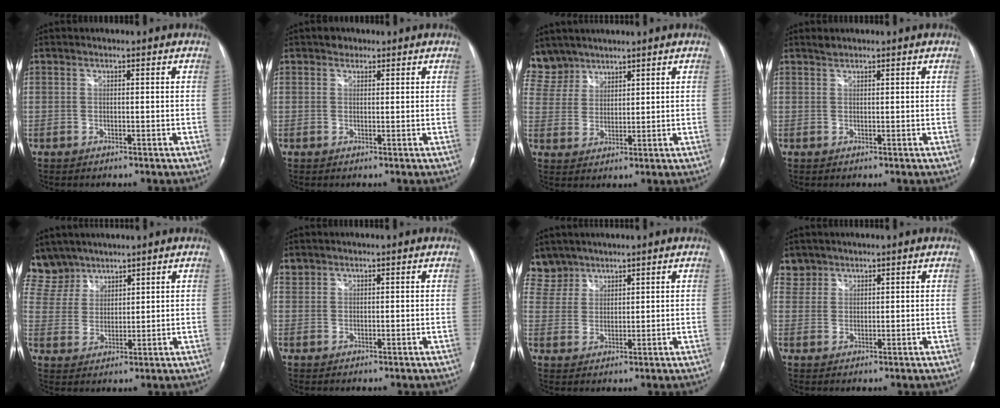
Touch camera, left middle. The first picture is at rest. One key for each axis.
{"total": 1.3, "fx": 0.9, "fy": 0.9, "fz": 0.2, "tx": -0.002, "ty": 0.002, "tz": 0.011}
{"total": 7.5, "fx": 6.4, "fy": 4.0, "fz": -0.1, "tx": 0.000, "ty": 0.010, "tz": 0.135}
{"total": 0.7, "fx": 0.7, "fy": 0.1, "fz": 0.0, "tx": -0.009, "ty": 0.002, "tz": 0.017}
{"total": 9.2, "fx": 7.9, "fy": 4.8, "fz": 0.5, "tx": -0.022, "ty": 0.014, "tz": 0.169}
{"total": 1.2, "fx": 1.0, "fy": 0.7, "fz": -0.1, "tx": 0.007, "ty": 0.008, "tz": 0.018}
{"total": 6.2, "fx": 5.3, "fy": 3.3, "fz": -0.3, "tx": 0.010, "ty": 0.009, "tz": 0.111}
{"total": 2.8, "fx": 2.3, "fy": 1.6, "fz": -0.6, "tx": 0.020, "ty": 0.008, "tz": 0.042}